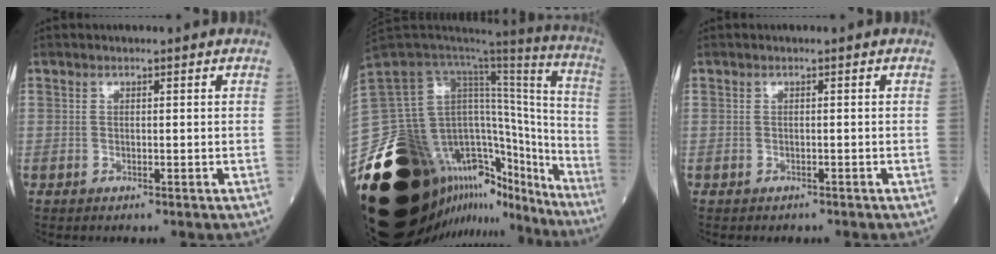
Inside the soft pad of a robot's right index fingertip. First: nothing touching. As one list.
[{"total": 47.4, "force": [-29.2, 22.1, 30.1], "torque": [-0.564, -0.026, -0.442]}, {"total": 0.9, "force": [-0.8, 0.4, 0.2], "torque": [-0.010, 0.000, -0.011]}]